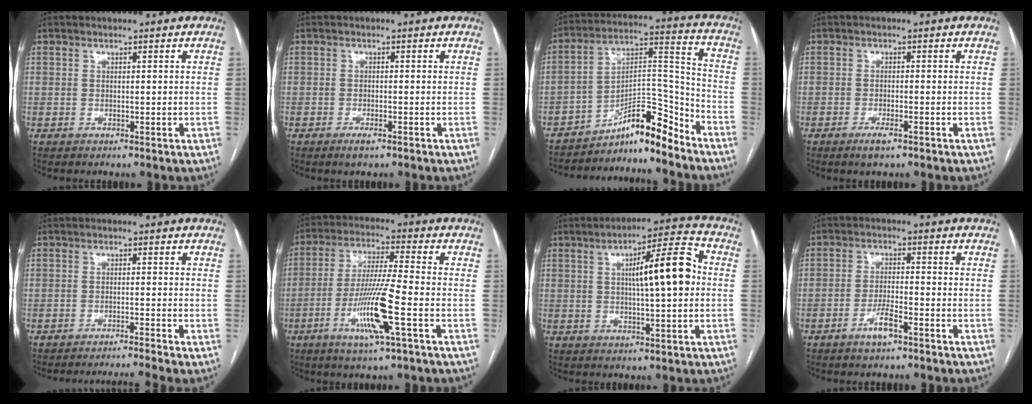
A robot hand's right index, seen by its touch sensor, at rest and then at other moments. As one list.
[{"total": 1.8, "force": [-1.2, 0.4, 1.3], "torque": [-0.025, -0.002, -0.020]}, {"total": 10.8, "force": [-9.4, 1.6, 5.0], "torque": [-0.076, 0.047, -0.154]}, {"total": 2.4, "force": [-1.6, 0.4, 1.8], "torque": [-0.034, -0.002, -0.028]}, {"total": 6.0, "force": [-5.2, -2.5, 1.6], "torque": [-0.013, -0.004, -0.077]}, {"total": 11.6, "force": [-4.2, -0.3, 10.8], "torque": [-0.216, -0.014, -0.081]}, {"total": 11.1, "force": [1.2, 1.6, 11.0], "torque": [-0.167, 0.025, 0.015]}, {"total": 4.3, "force": [-2.8, 0.6, 3.3], "torque": [-0.063, -0.001, -0.051]}]